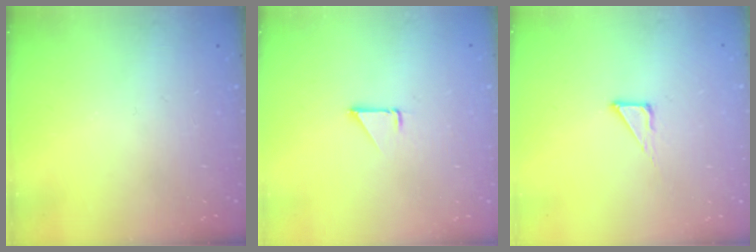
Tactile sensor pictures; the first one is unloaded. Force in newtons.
{"total": 1.3, "press": 1.3, "slide": 0.1}
{"total": 3.6, "press": 3.6, "slide": 0.3}